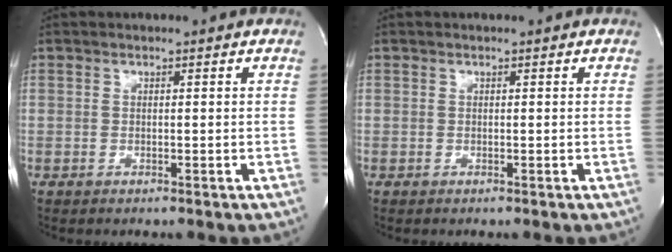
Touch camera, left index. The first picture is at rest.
{"total": 0.0}